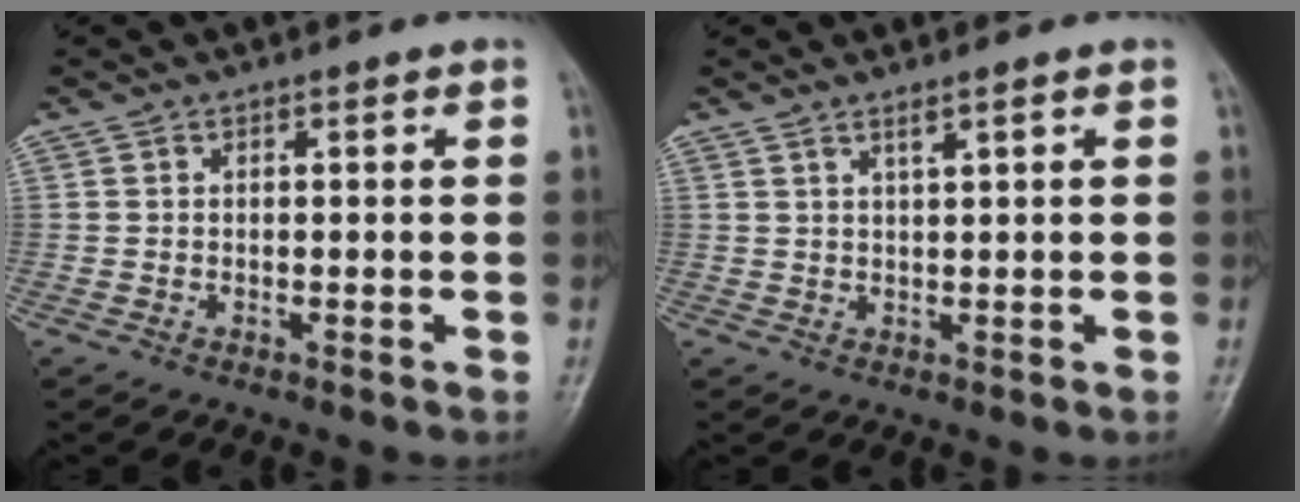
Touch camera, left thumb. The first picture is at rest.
{"total": 1.8, "force": [1.1, -0.1, 1.3], "torque": [-0.026, -0.007, 0.024]}